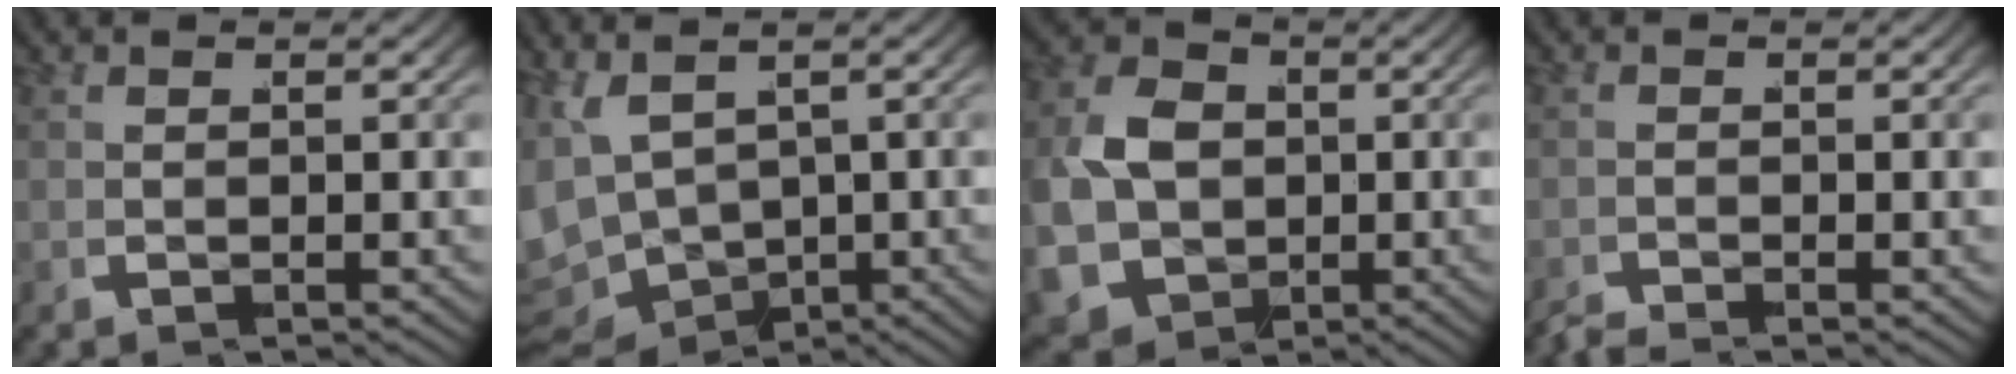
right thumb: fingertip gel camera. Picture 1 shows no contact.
{"total": 8.4, "force": [-1.0, 7.0, 4.7], "torque": [-0.121, -0.032, -0.006]}
{"total": 11.1, "force": [-1.9, 9.4, 5.5], "torque": [-0.153, -0.057, -0.014]}
{"total": 1.2, "force": [-1.2, -0.2, 0.1], "torque": [0.012, -0.001, -0.031]}